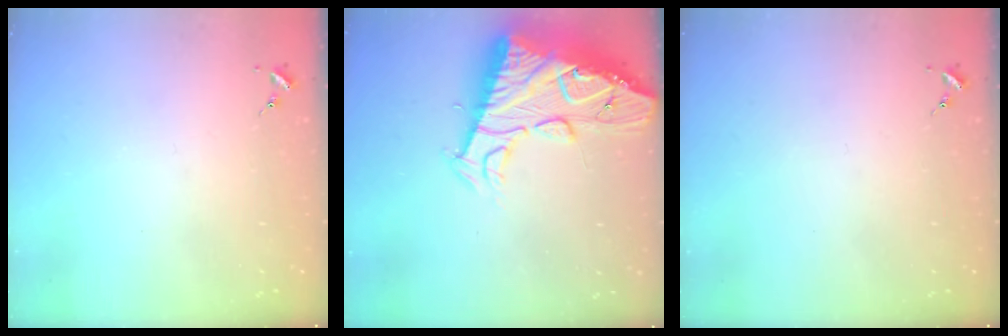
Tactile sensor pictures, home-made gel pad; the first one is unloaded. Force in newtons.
{"total": 21.9, "press": 21.8, "slide": 2.3}
{"total": 0.0}